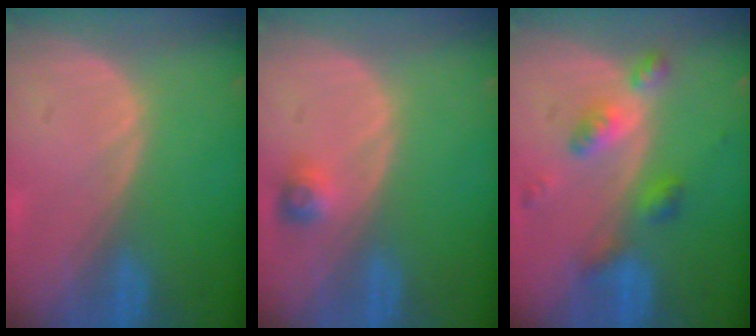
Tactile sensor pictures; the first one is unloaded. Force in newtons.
{"total": 2.5, "press": 2.3, "slide": 1.0}
{"total": 6.0, "press": 5.3, "slide": 2.9}